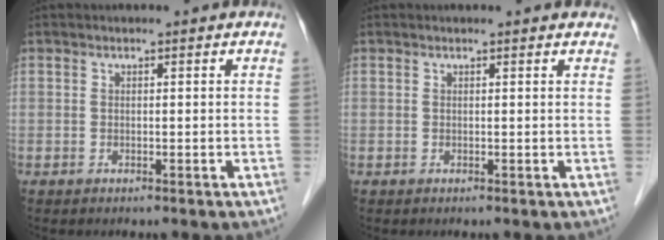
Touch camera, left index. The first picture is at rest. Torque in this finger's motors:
{"motor_torque": [0.10, -0.10, -0.08, -0.03]}